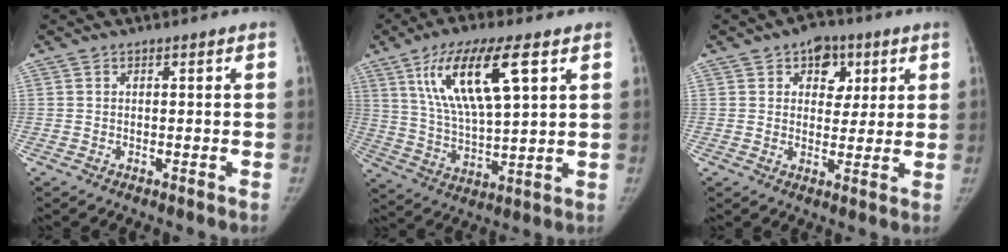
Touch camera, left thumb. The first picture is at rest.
{"total": 16.6, "force": [7.0, 5.0, 14.2], "torque": [-0.257, -0.019, 0.134]}
{"total": 7.6, "force": [3.2, 5.6, 3.9], "torque": [-0.010, -0.006, 0.040]}